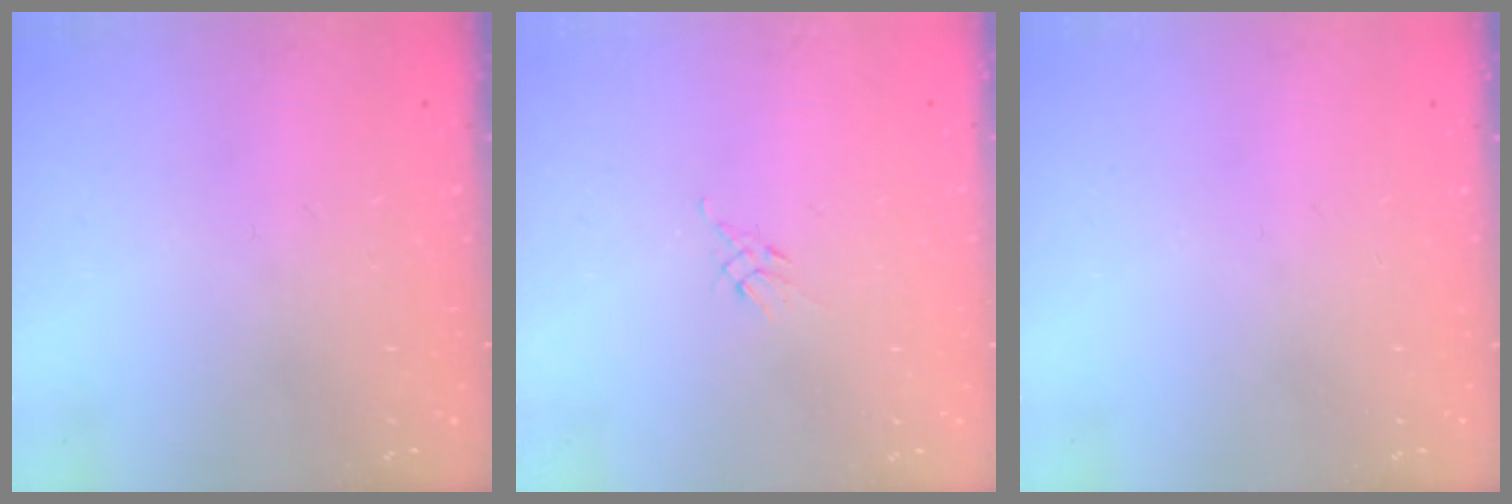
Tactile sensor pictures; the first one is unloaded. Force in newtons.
{"total": 2.6, "press": 2.5, "slide": 0.7}
{"total": 0.0}